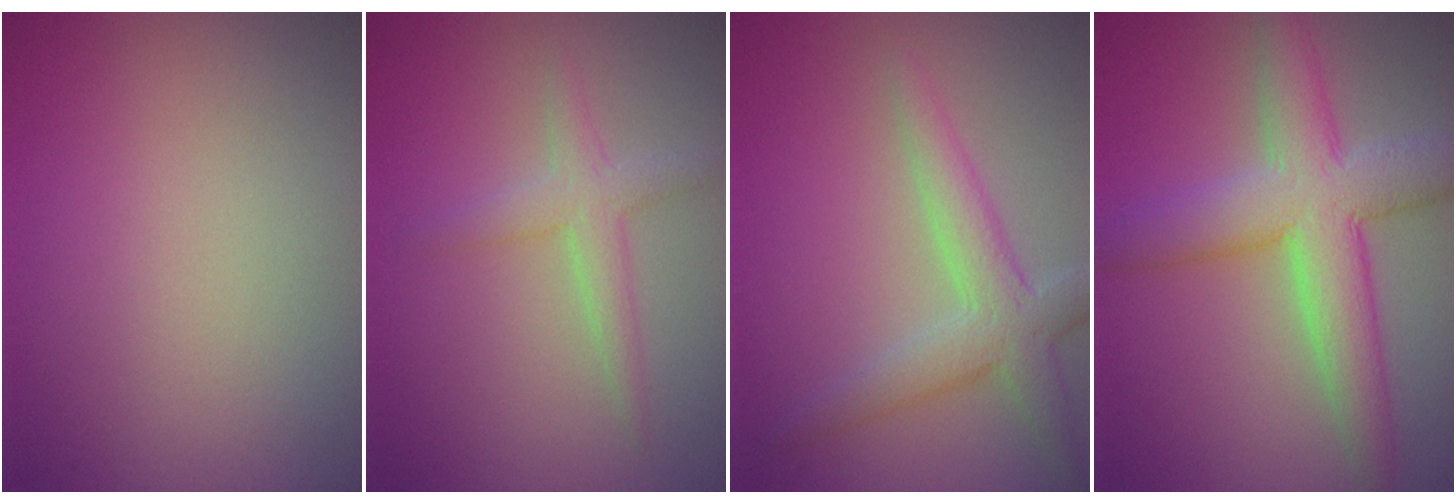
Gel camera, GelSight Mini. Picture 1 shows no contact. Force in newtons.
{"total": 2.3, "press": 2.3, "slide": 0.2}
{"total": 3.9, "press": 3.8, "slide": 0.1}
{"total": 7.2, "press": 7.2, "slide": 0.3}